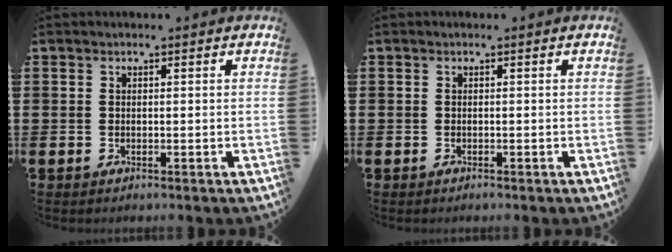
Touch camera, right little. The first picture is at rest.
{"total": 0.0}